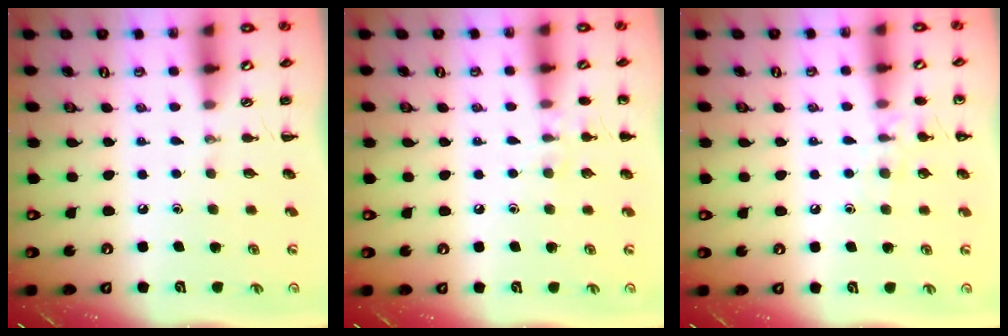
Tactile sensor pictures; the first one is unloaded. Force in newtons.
{"total": 6.3, "press": 6.0, "slide": 2.0}
{"total": 8.3, "press": 8.0, "slide": 1.9}